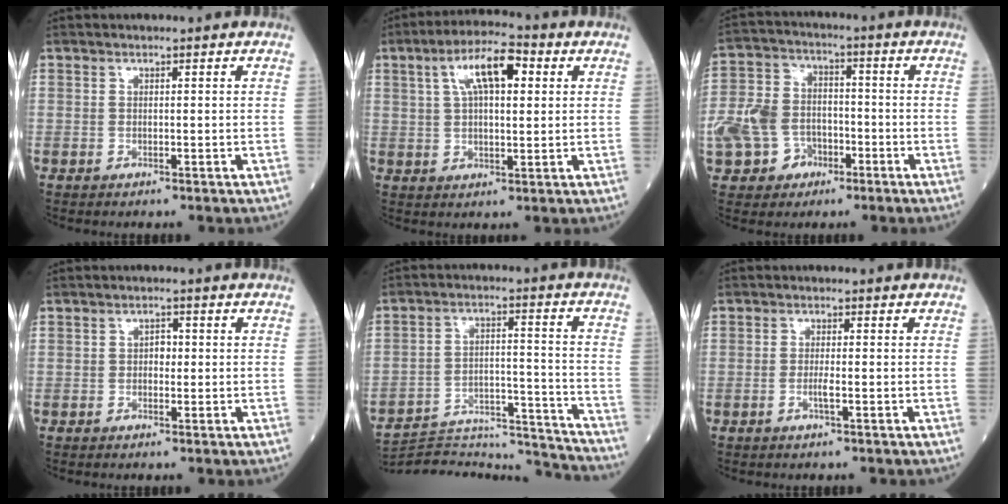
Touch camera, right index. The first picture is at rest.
{"total": 9.3, "force": [3.2, 2.9, 8.2], "torque": [-0.152, 0.025, 0.054]}
{"total": 10.6, "force": [-3.6, 8.5, 5.2], "torque": [-0.133, 0.022, -0.061]}
{"total": 1.5, "force": [0.0, 1.0, 1.1], "torque": [-0.013, 0.004, -0.002]}
{"total": 21.0, "force": [-20.8, 0.2, 2.9], "torque": [-0.057, 0.011, -0.300]}
{"total": 1.8, "force": [-0.7, 0.0, 1.7], "torque": [-0.036, -0.002, -0.015]}